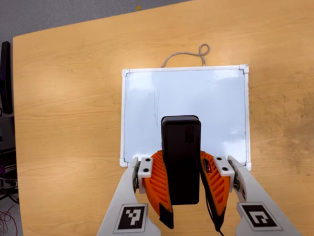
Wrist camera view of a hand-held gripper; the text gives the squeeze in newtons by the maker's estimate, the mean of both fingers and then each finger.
{"total": 7.9, "left": 6.8, "right": 9.1}